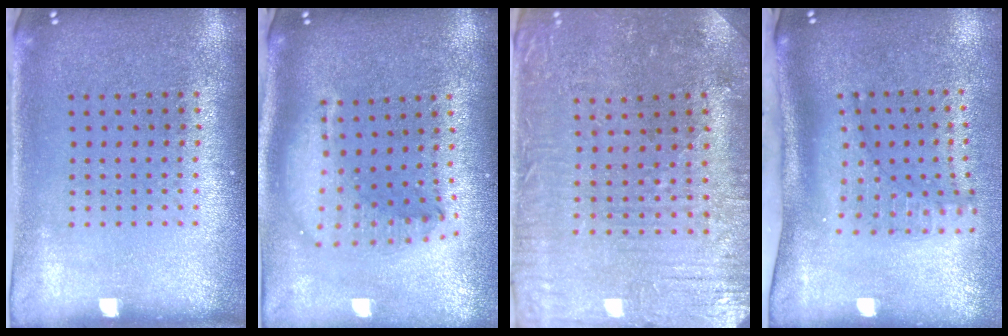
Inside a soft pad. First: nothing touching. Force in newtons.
{"total": 2.3, "press": 1.7, "slide": 1.5}
{"total": 1.3, "press": 1.3, "slide": 0.4}
{"total": 2.0, "press": 1.5, "slide": 1.3}